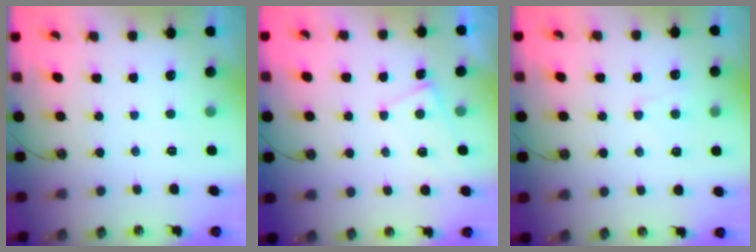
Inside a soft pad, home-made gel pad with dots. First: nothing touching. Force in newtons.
{"total": 2.1, "press": 2.0, "slide": 0.3}
{"total": 2.6, "press": 2.5, "slide": 0.4}